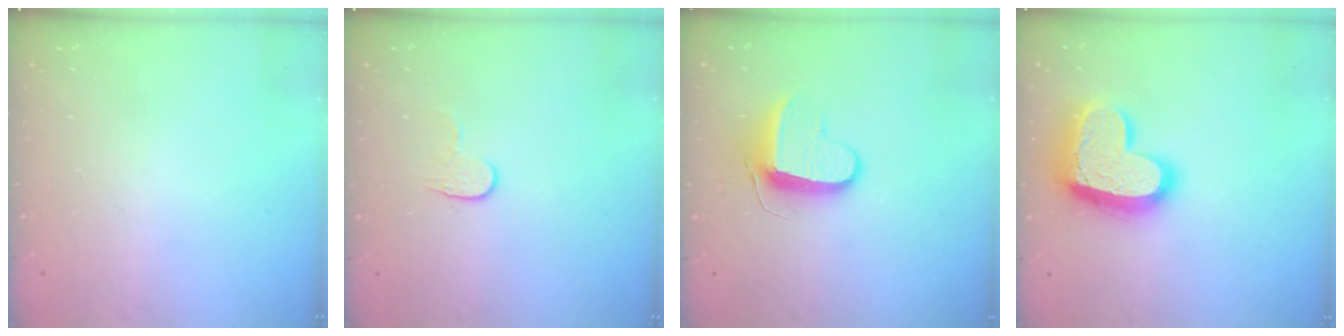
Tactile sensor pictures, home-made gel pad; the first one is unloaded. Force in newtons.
{"total": 3.7, "press": 3.6, "slide": 0.4}
{"total": 9.4, "press": 9.4, "slide": 0.5}
{"total": 18.4, "press": 18.3, "slide": 1.7}